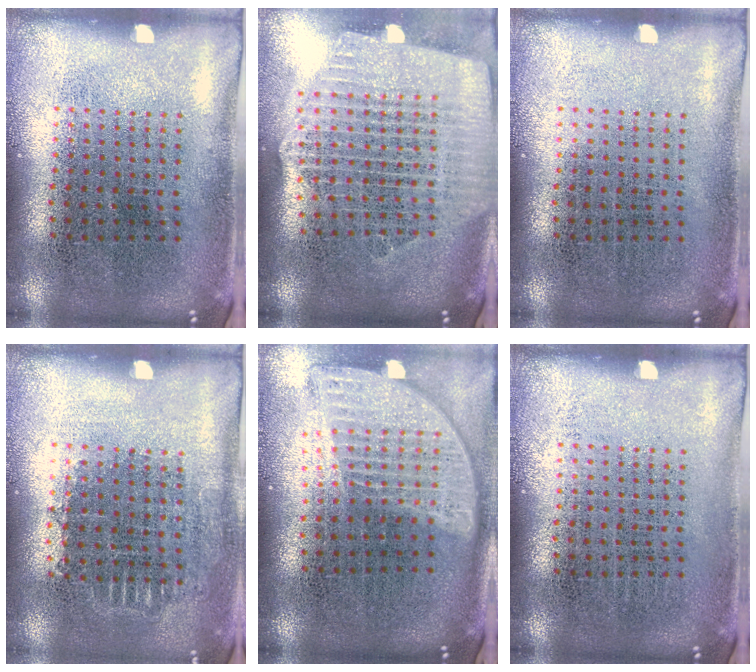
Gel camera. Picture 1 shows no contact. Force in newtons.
{"total": 2.7, "press": 2.3, "slide": 1.4}
{"total": 0.0}
{"total": 0.7, "press": 0.7, "slide": 0.4}
{"total": 2.0, "press": 1.6, "slide": 1.1}
{"total": 0.0}